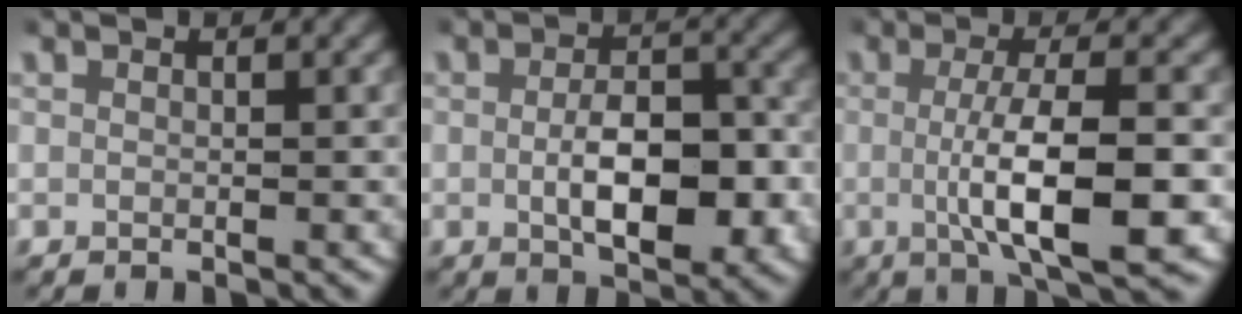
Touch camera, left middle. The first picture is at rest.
{"total": 6.2, "force": [-1.2, 3.3, 5.1], "torque": [-0.076, -0.012, -0.017]}
{"total": 6.8, "force": [-0.9, 1.4, 6.6], "torque": [-0.105, -0.005, -0.014]}